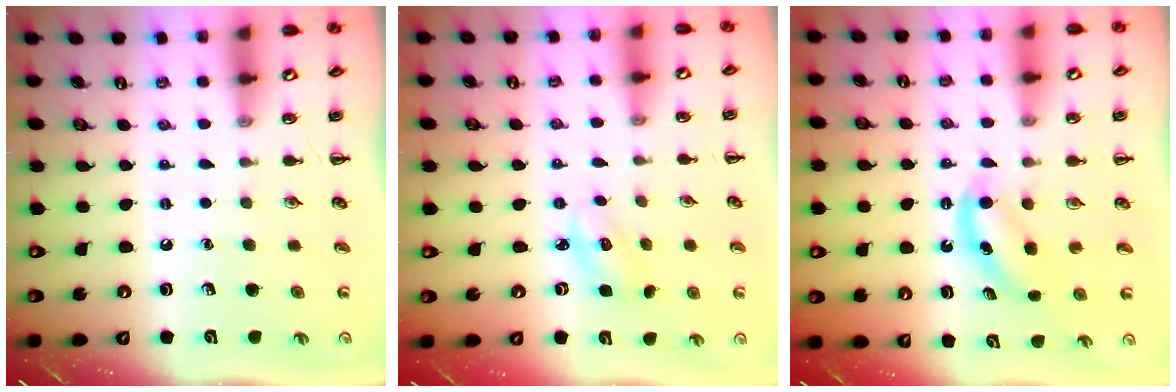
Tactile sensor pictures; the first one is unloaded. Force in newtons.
{"total": 2.6, "press": 2.5, "slide": 0.6}
{"total": 5.6, "press": 5.5, "slide": 0.8}